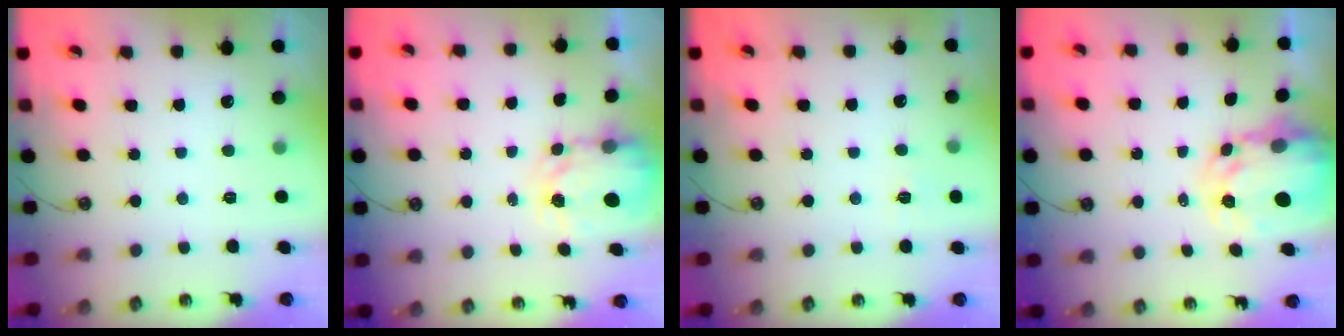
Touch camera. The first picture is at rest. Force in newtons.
{"total": 3.9, "press": 3.9, "slide": 0.3}
{"total": 4.6, "press": 4.6, "slide": 0.5}
{"total": 5.5, "press": 5.5, "slide": 0.6}